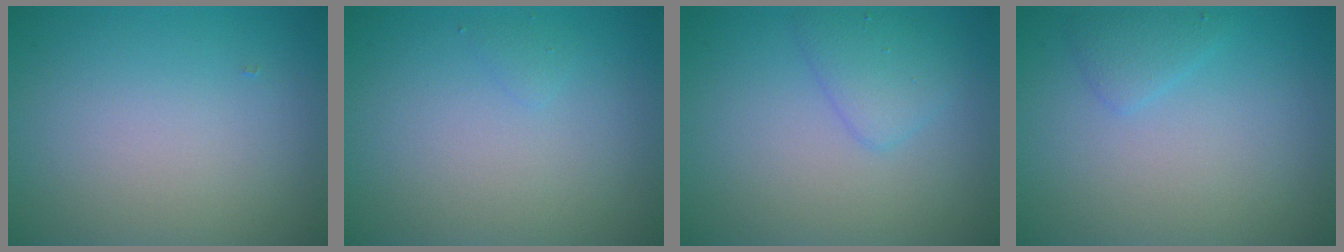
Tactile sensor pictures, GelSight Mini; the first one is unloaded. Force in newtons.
{"total": 0.6, "press": 0.6, "slide": 0.0}
{"total": 2.3, "press": 2.2, "slide": 0.1}
{"total": 1.4, "press": 1.4, "slide": 0.0}